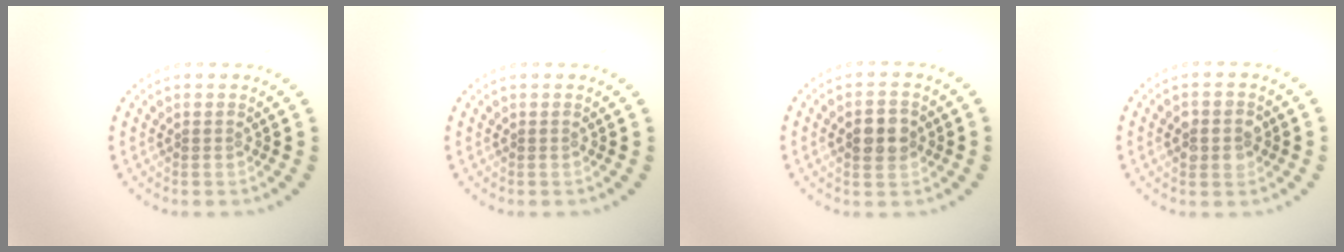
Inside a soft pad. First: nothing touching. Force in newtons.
{"total": 0.0}
{"total": 3.3, "press": 3.3, "slide": 0.4}
{"total": 2.4, "press": 2.4, "slide": 0.3}